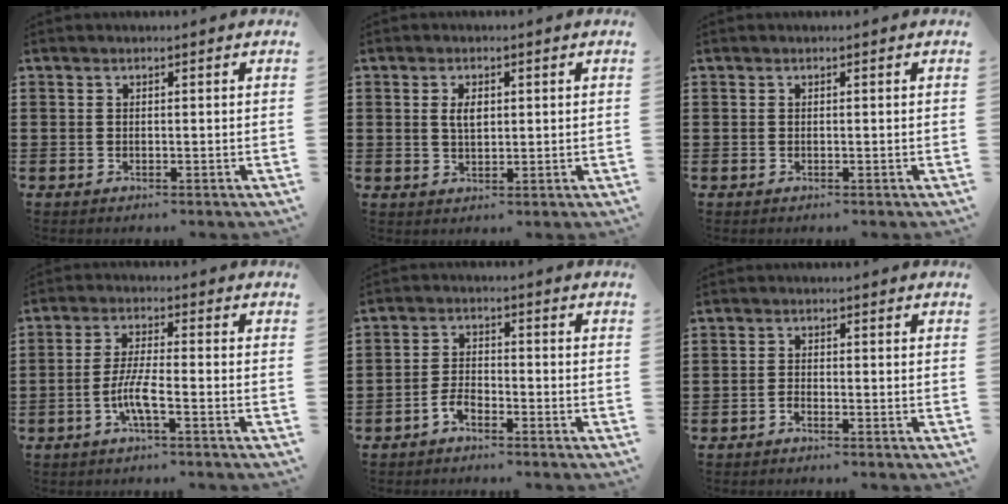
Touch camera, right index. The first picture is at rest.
{"total": 2.9, "force": [0.7, 1.4, 2.4], "torque": [-0.051, 0.007, 0.011]}
{"total": 0.0}
{"total": 5.3, "force": [-2.5, 0.7, 4.6], "torque": [-0.105, -0.012, -0.053]}
{"total": 3.1, "force": [-2.4, 1.2, 1.7], "torque": [-0.048, 0.000, -0.052]}
{"total": 1.1, "force": [-1.1, 0.0, 0.2], "torque": [-0.008, -0.003, -0.021]}